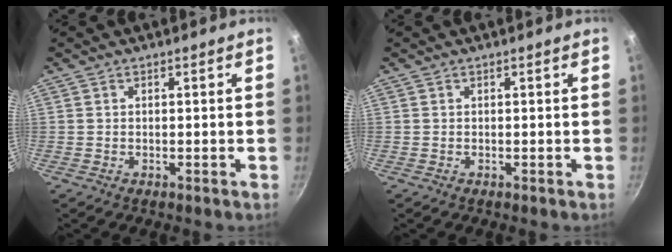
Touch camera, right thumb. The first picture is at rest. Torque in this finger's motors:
{"motor_torque": [0.00, 0.00, 0.10, 0.06, 0.02]}